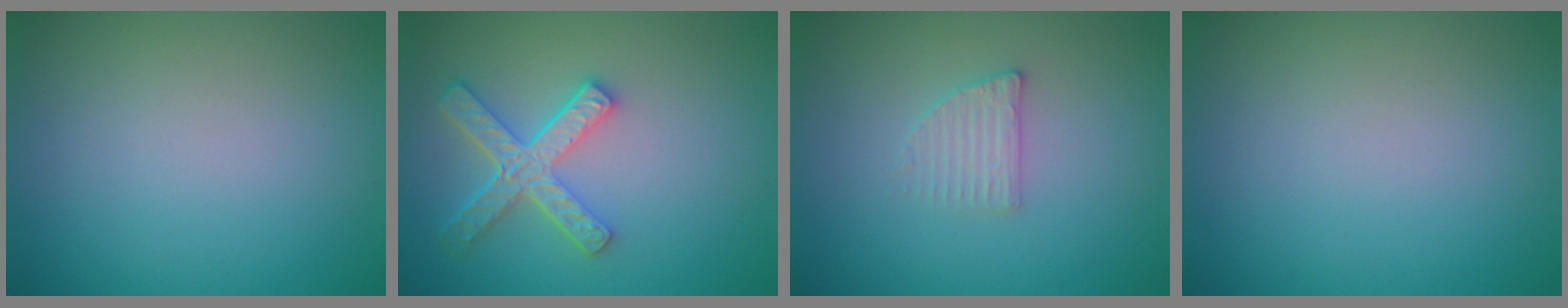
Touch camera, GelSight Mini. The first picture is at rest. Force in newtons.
{"total": 5.1, "press": 3.8, "slide": 3.3}
{"total": 1.9, "press": 1.9, "slide": 0.4}
{"total": 0.0}